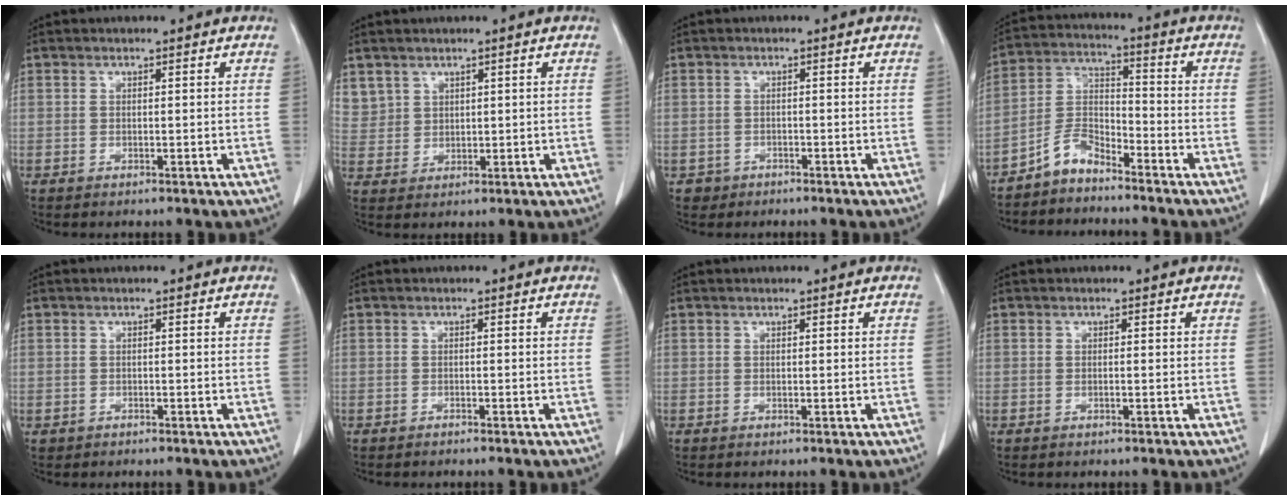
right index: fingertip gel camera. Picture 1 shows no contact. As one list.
[{"total": 5.1, "force": [3.1, 4.1, 0.3], "torque": [0.000, 0.010, 0.071]}, {"total": 1.9, "force": [-1.1, 1.5, -0.3], "torque": [0.001, 0.009, -0.020]}, {"total": 5.8, "force": [-4.9, 2.4, 2.0], "torque": [-0.041, 0.010, -0.101]}, {"total": 0.6, "force": [-0.4, 0.4, 0.0], "torque": [-0.007, 0.003, -0.007]}, {"total": 0.6, "force": [-0.5, 0.0, 0.2], "torque": [-0.007, -0.001, -0.009]}, {"total": 0.0}, {"total": 0.0}]